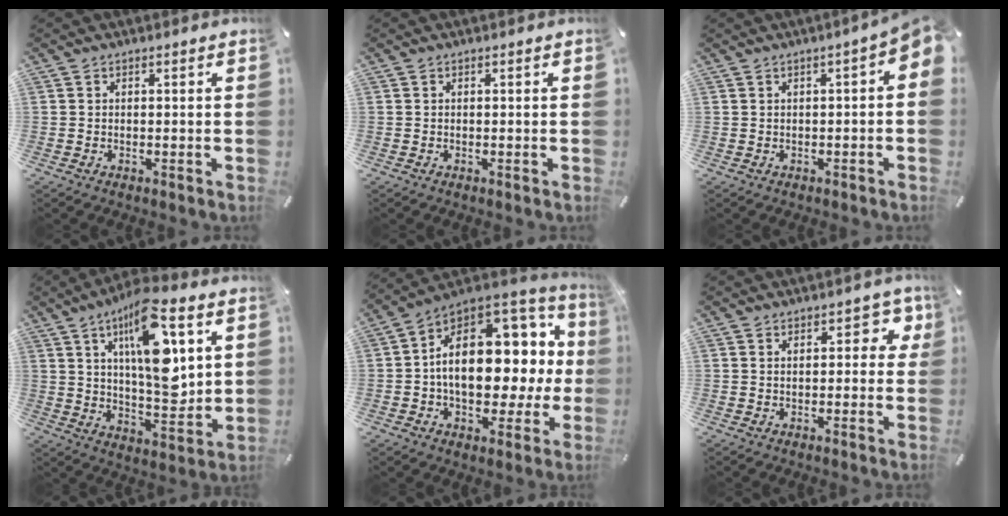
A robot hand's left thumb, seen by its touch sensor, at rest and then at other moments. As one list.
[{"total": 0.0}, {"total": 3.9, "force": [0.1, 1.3, 3.6], "torque": [-0.058, 0.003, 0.001]}, {"total": 18.4, "force": [7.4, 7.3, 15.1], "torque": [-0.257, -0.033, 0.113]}, {"total": 19.3, "force": [2.4, 12.9, 14.1], "torque": [-0.205, -0.028, 0.049]}, {"total": 5.5, "force": [2.0, 2.9, 4.2], "torque": [-0.050, -0.004, 0.027]}]